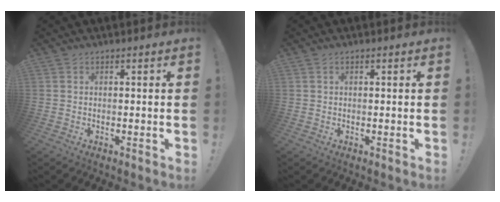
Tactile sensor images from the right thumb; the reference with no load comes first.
{"total": 0.5, "force": [0.2, 0.2, 0.4], "torque": [-0.001, -0.001, 0.001]}